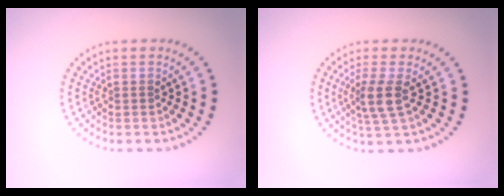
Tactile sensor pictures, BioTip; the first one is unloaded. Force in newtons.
{"total": 2.8, "press": 2.3, "slide": 1.7}